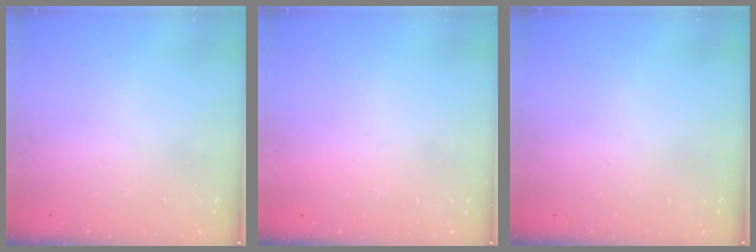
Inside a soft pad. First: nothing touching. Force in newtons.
{"total": 1.5, "press": 1.5, "slide": 0.1}
{"total": 0.0}